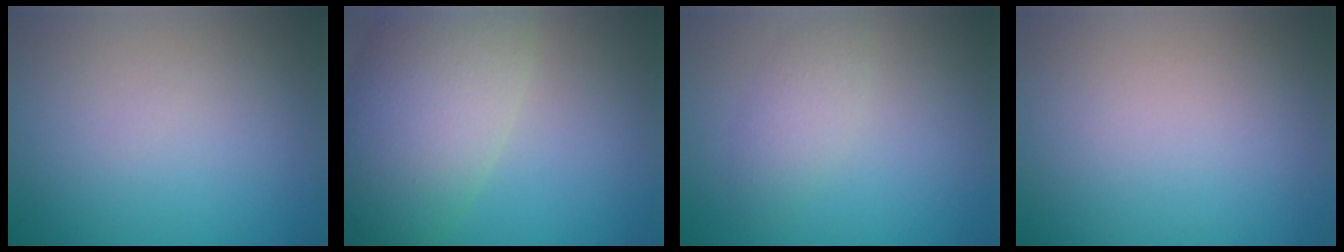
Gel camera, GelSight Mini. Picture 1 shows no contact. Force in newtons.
{"total": 9.6, "press": 9.6, "slide": 0.5}
{"total": 2.1, "press": 2.1, "slide": 0.2}
{"total": 0.0}